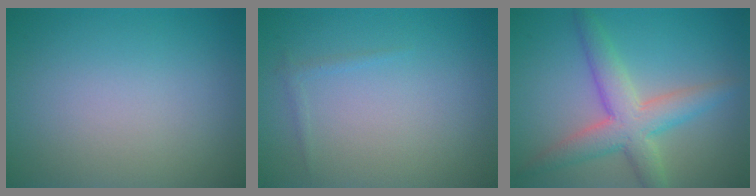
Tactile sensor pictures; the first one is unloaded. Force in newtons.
{"total": 0.6, "press": 0.6, "slide": 0.1}
{"total": 5.2, "press": 5.2, "slide": 0.3}